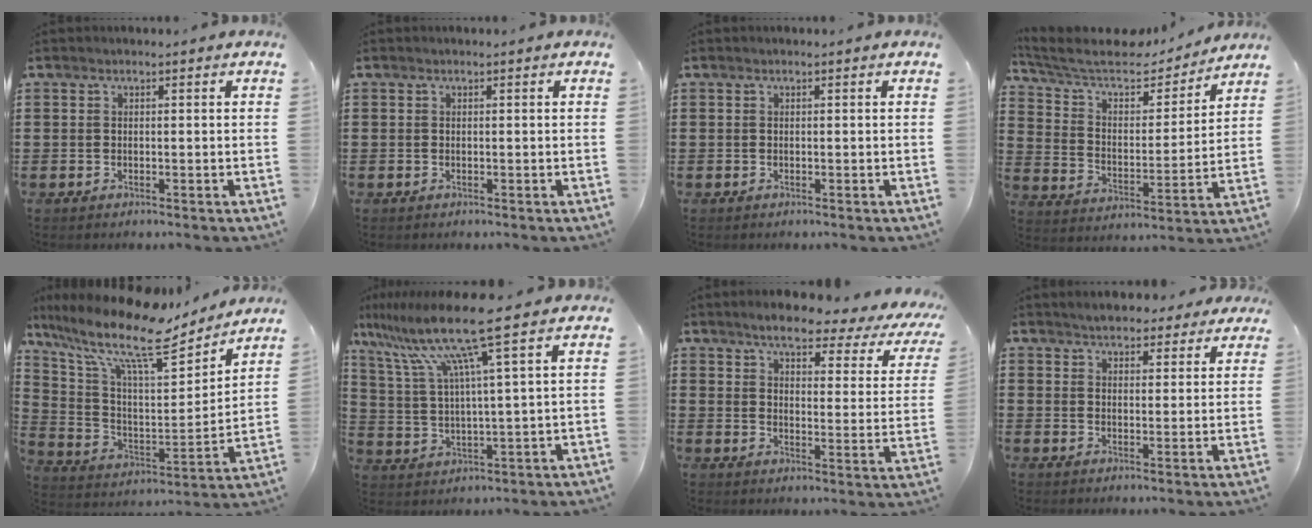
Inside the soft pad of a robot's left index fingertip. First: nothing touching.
{"total": 0.0}
{"total": 0.0}
{"total": 7.6, "force": [6.3, 2.6, 3.4], "torque": [-0.096, -0.035, 0.105]}
{"total": 15.1, "force": [11.0, 3.8, 9.7], "torque": [-0.198, -0.068, 0.180]}
{"total": 12.4, "force": [7.9, -0.1, 9.6], "torque": [-0.225, -0.031, 0.123]}
{"total": 6.3, "force": [5.3, 1.0, 3.3], "torque": [-0.073, -0.032, 0.083]}
{"total": 3.8, "force": [3.7, 1.1, 0.4], "torque": [-0.020, -0.005, 0.069]}